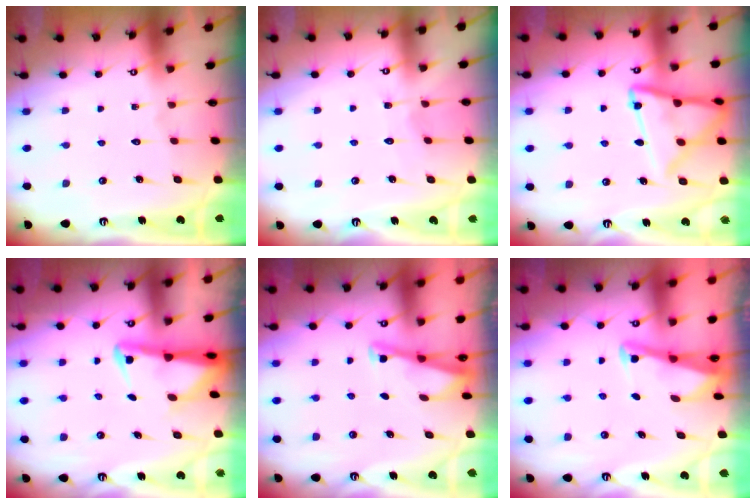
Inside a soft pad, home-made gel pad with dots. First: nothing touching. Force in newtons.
{"total": 4.0, "press": 3.9, "slide": 0.4}
{"total": 13.9, "press": 13.8, "slide": 1.5}
{"total": 3.6, "press": 3.4, "slide": 1.1}
{"total": 3.3, "press": 3.2, "slide": 0.3}
{"total": 2.8, "press": 2.8, "slide": 0.4}